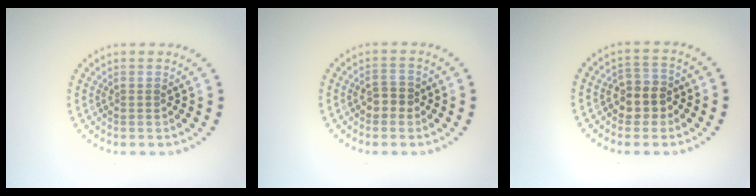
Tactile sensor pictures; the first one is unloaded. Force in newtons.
{"total": 1.9, "press": 1.8, "slide": 0.5}
{"total": 3.0, "press": 2.7, "slide": 1.2}